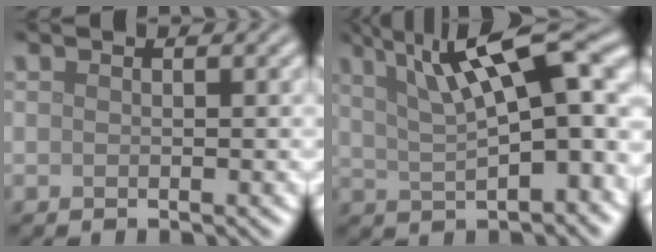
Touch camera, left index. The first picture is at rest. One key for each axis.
{"total": 12.6, "fx": 4.0, "fy": 4.6, "fz": 11.0, "tx": -0.161, "ty": 0.018, "tz": 0.063}